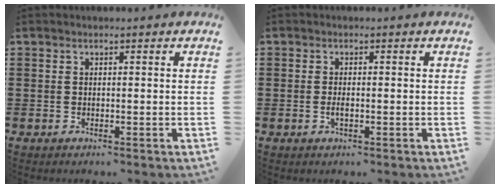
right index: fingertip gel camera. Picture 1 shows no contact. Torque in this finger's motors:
{"motor_torque": [1.01, 1.13, 0.03, 0.03]}